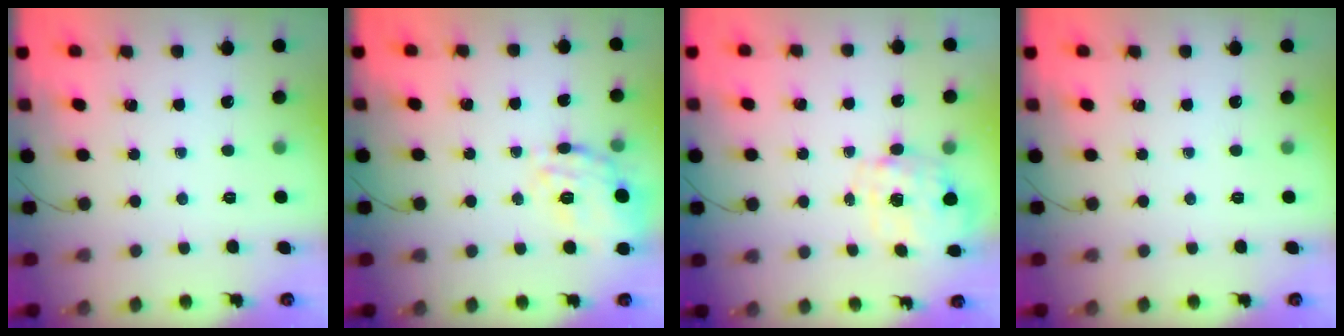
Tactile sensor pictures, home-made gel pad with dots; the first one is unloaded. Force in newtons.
{"total": 20.1, "press": 20.1, "slide": 0.4}
{"total": 2.7, "press": 2.6, "slide": 0.9}
{"total": 0.0}